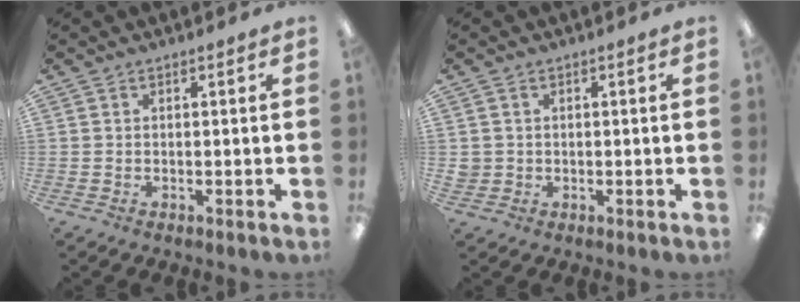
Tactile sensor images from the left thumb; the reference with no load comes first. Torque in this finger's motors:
{"motor_torque": [-0.01, 0.01, -0.11, 0.11, 0.00]}